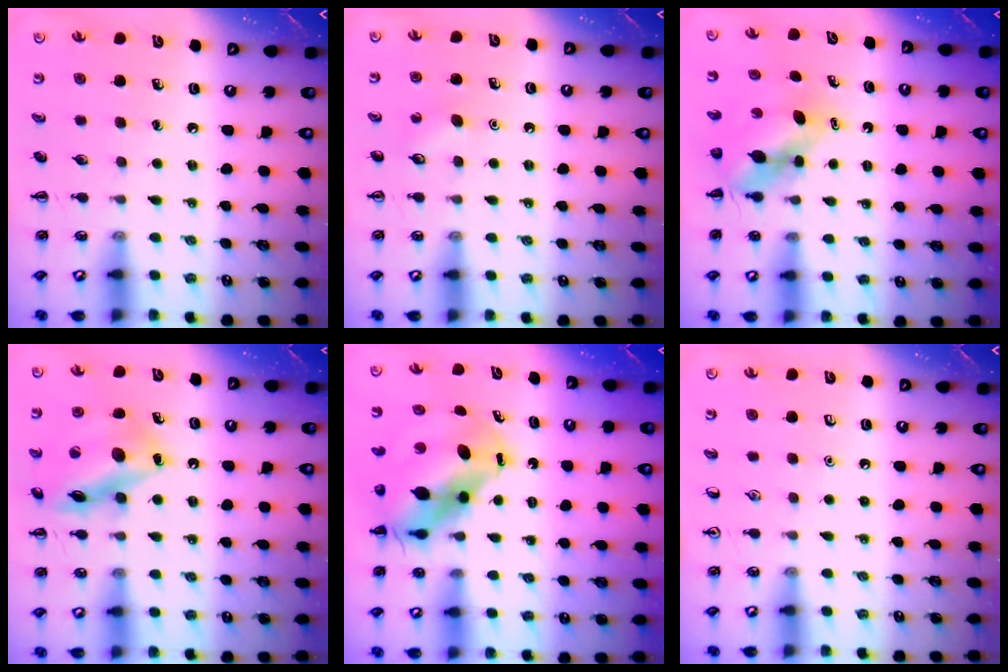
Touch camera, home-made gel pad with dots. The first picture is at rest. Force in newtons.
{"total": 2.8, "press": 2.7, "slide": 0.7}
{"total": 5.6, "press": 5.6, "slide": 0.3}
{"total": 16.7, "press": 16.6, "slide": 1.7}
{"total": 8.8, "press": 8.6, "slide": 1.9}
{"total": 0.0}